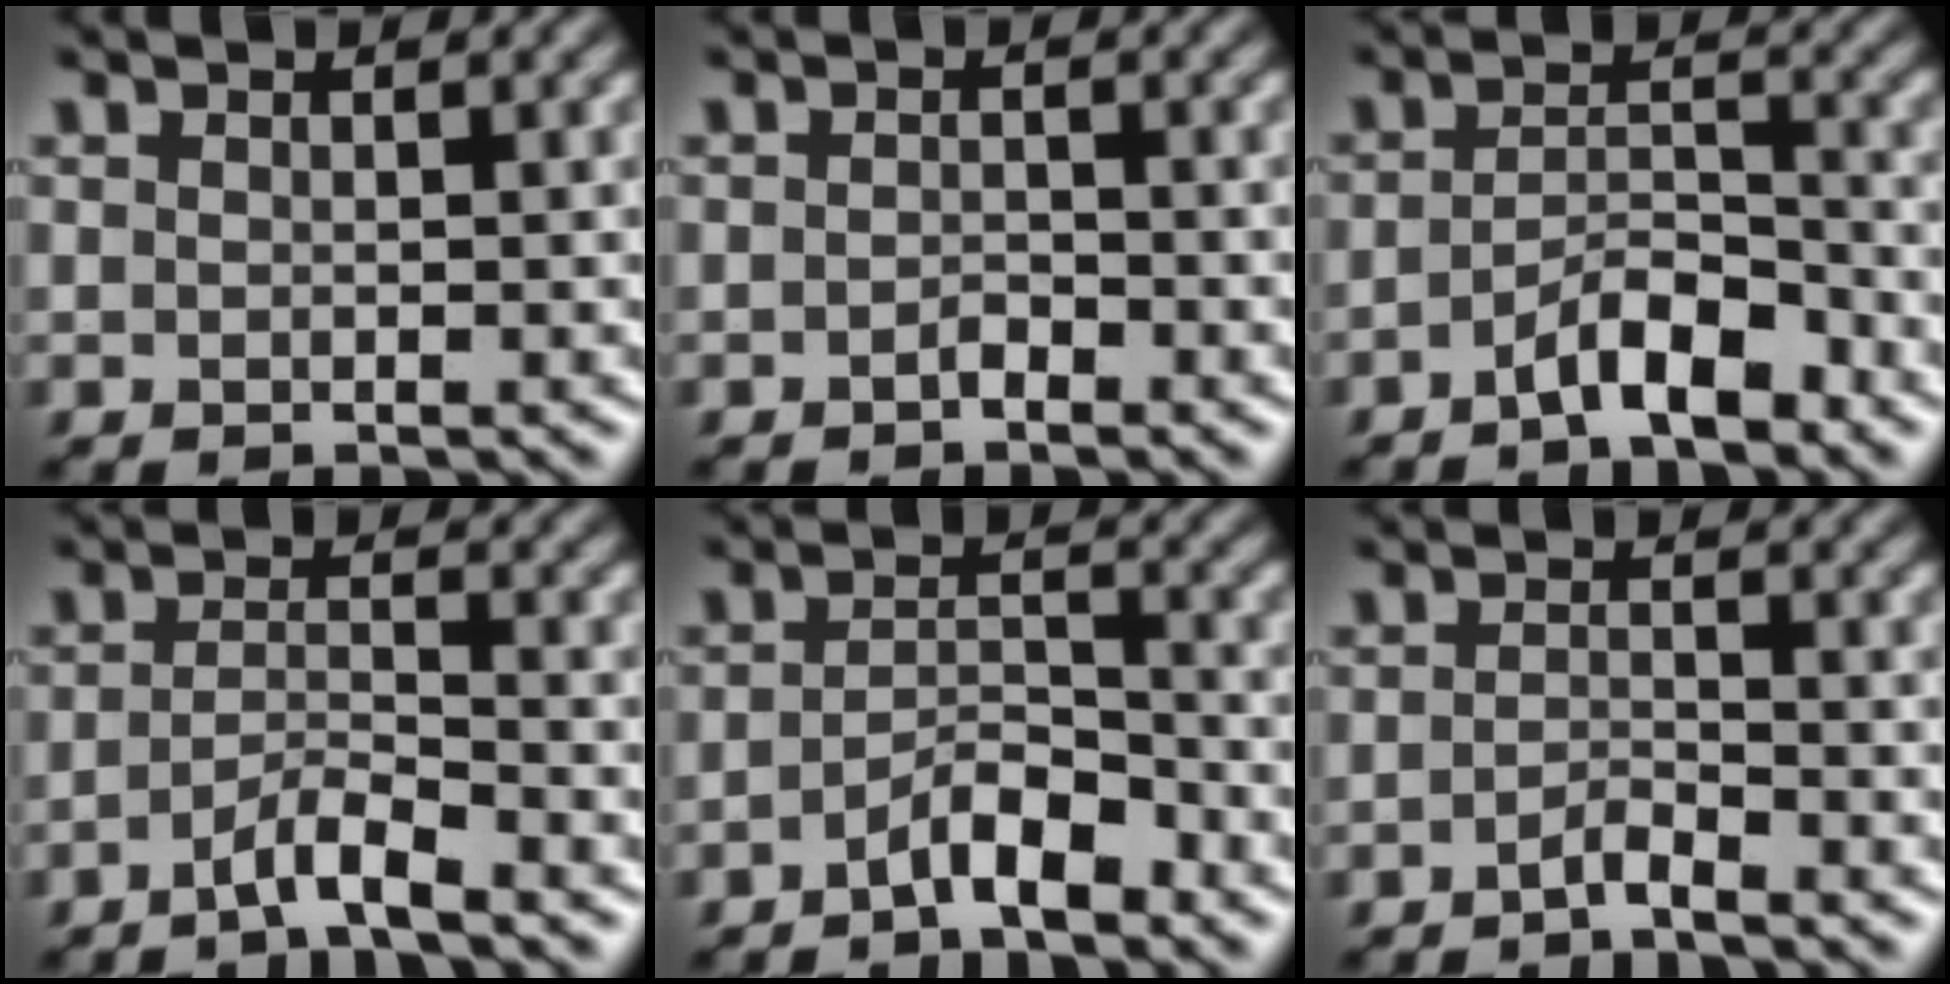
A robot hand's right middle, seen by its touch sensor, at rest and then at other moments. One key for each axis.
{"total": 0.9, "fx": -0.6, "fy": 0.4, "fz": 0.5, "tx": -0.010, "ty": 0.002, "tz": -0.012}
{"total": 3.8, "fx": -2.5, "fy": 1.2, "fz": 2.6, "tx": -0.047, "ty": 0.009, "tz": -0.047}
{"total": 2.7, "fx": -2.0, "fy": 0.3, "fz": 1.8, "tx": -0.032, "ty": 0.005, "tz": -0.044}
{"total": 3.1, "fx": -2.1, "fy": 0.9, "fz": 2.0, "tx": -0.038, "ty": 0.009, "tz": -0.042}
{"total": 1.3, "fx": -1.1, "fy": 0.1, "fz": 0.8, "tx": -0.015, "ty": 0.005, "tz": -0.025}